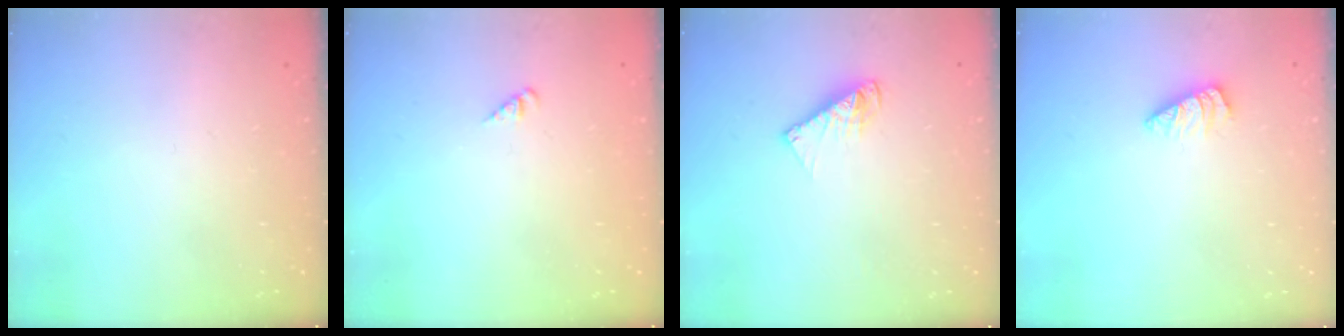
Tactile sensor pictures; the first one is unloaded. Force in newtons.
{"total": 1.4, "press": 1.4, "slide": 0.3}
{"total": 7.1, "press": 7.1, "slide": 0.6}
{"total": 1.5, "press": 1.5, "slide": 0.3}